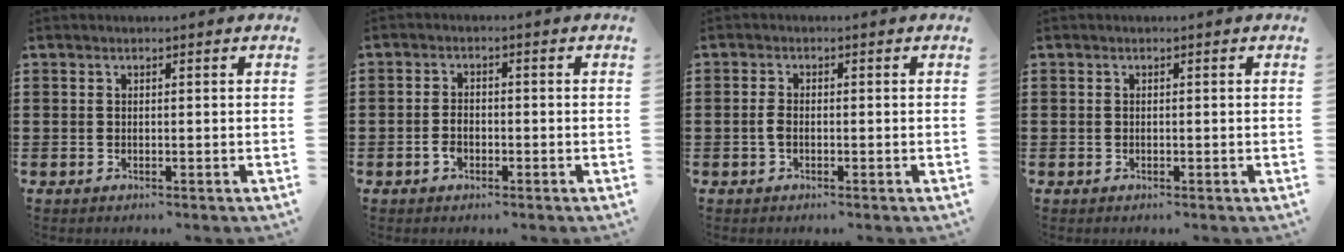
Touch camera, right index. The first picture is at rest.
{"total": 2.4, "force": [-1.1, 1.3, 1.6], "torque": [-0.041, -0.004, -0.023]}
{"total": 2.0, "force": [-0.4, 1.0, 1.6], "torque": [-0.048, -0.004, -0.012]}
{"total": 0.0}